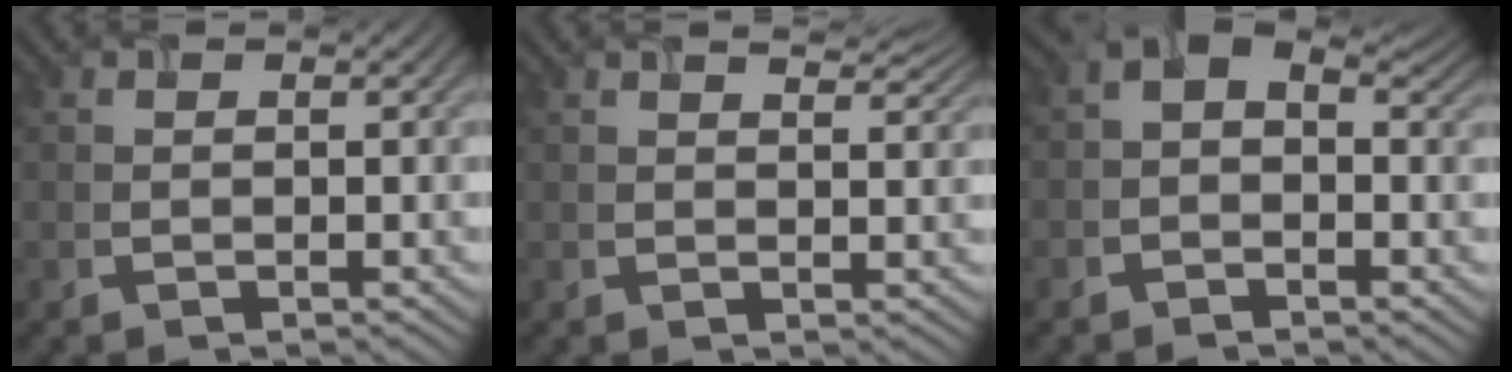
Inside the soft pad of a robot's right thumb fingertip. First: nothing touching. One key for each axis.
{"total": 3.3, "fx": 2.6, "fy": 0.8, "fz": 1.9, "tx": -0.038, "ty": 0.002, "tz": 0.039}
{"total": 4.0, "fx": 0.4, "fy": 2.7, "fz": 2.9, "tx": -0.051, "ty": 0.011, "tz": -0.006}